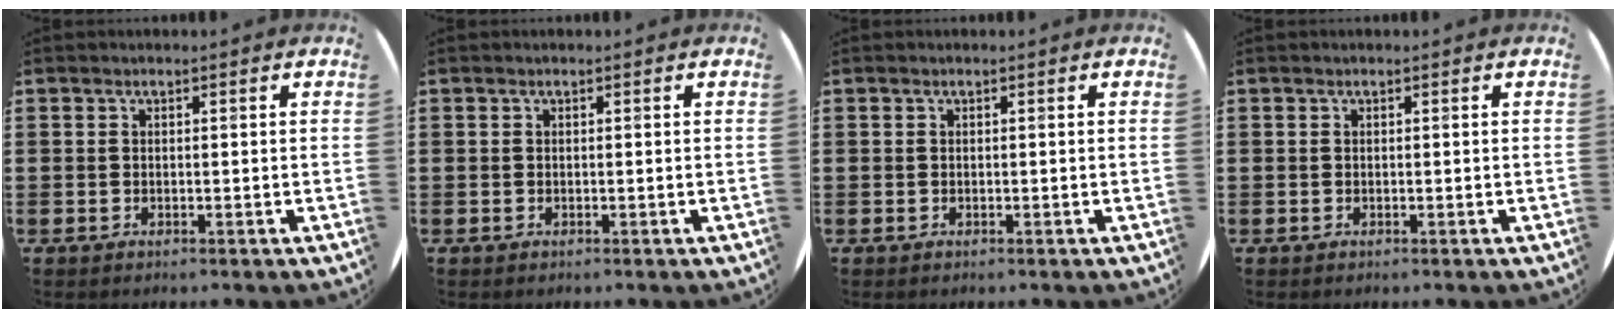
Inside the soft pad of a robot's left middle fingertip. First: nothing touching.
{"total": 0.0}
{"total": 0.0}
{"total": 0.0}